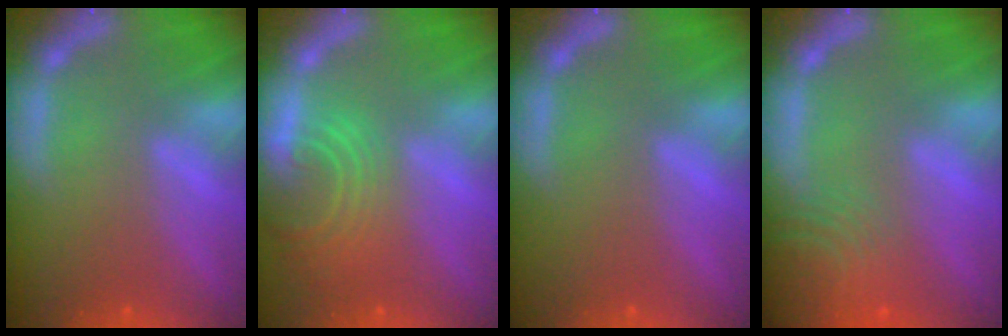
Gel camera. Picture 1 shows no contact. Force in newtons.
{"total": 7.0}
{"total": 0.0}
{"total": 9.5}